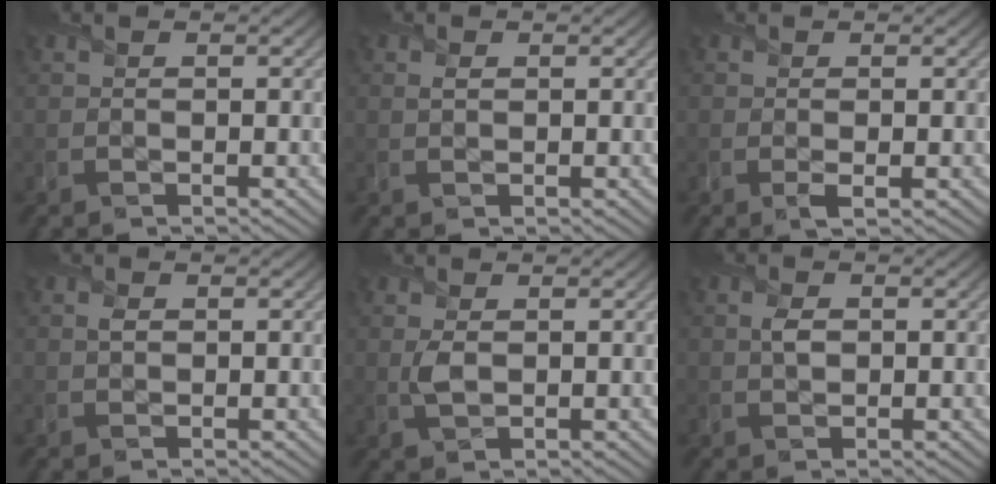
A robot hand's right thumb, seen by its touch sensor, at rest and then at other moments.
{"total": 0.7, "force": [0.5, 0.5, 0.3], "torque": [-0.008, -0.001, 0.009]}
{"total": 0.9, "force": [-0.1, 0.3, 0.9], "torque": [-0.016, -0.005, -0.002]}
{"total": 1.0, "force": [0.3, 0.8, 0.5], "torque": [-0.013, 0.000, 0.005]}
{"total": 1.8, "force": [0.4, 1.2, 1.4], "torque": [-0.035, -0.002, 0.009]}
{"total": 1.8, "force": [0.3, 1.3, 1.2], "torque": [-0.028, 0.000, 0.004]}